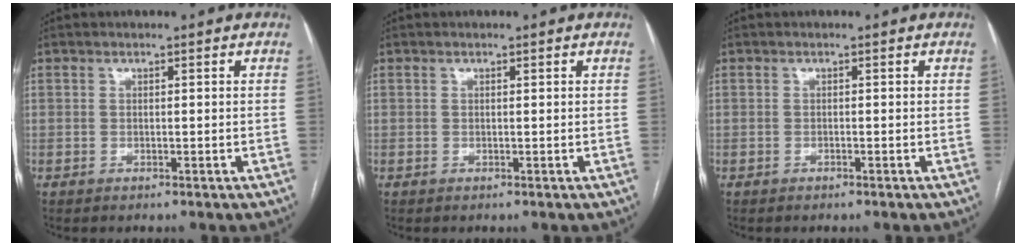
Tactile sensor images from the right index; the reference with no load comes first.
{"total": 0.0}
{"total": 0.0}